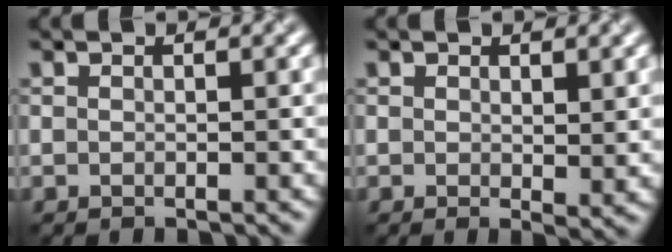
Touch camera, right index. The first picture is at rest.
{"total": 1.8, "force": [0.6, 0.7, 1.5], "torque": [-0.019, -0.006, 0.014]}